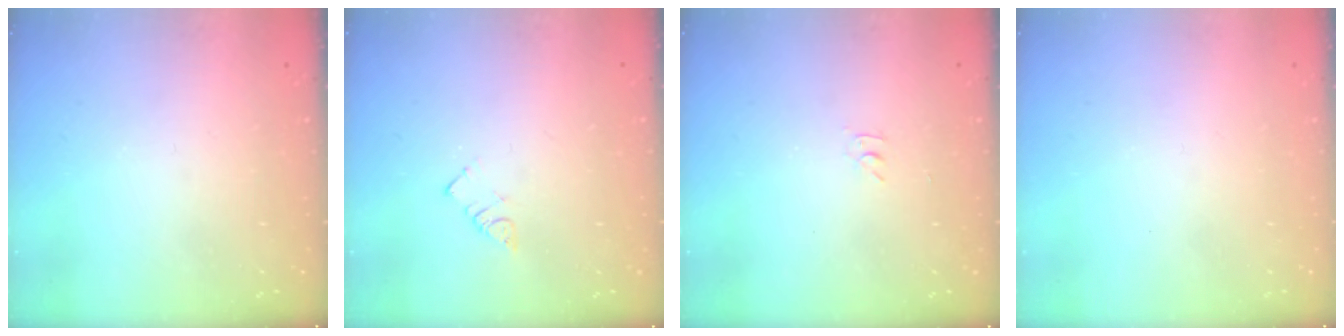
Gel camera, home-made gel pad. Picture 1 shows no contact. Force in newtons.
{"total": 2.5, "press": 2.5, "slide": 0.1}
{"total": 2.8, "press": 2.8, "slide": 0.4}
{"total": 1.5, "press": 1.5, "slide": 0.1}